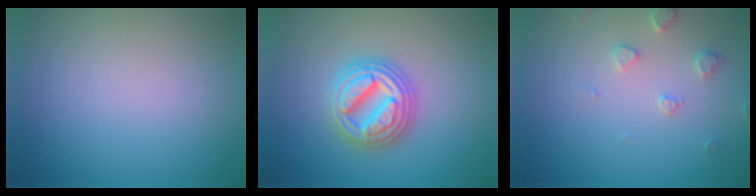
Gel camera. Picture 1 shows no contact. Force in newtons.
{"total": 4.9, "press": 4.8, "slide": 0.7}
{"total": 1.9, "press": 1.8, "slide": 0.3}